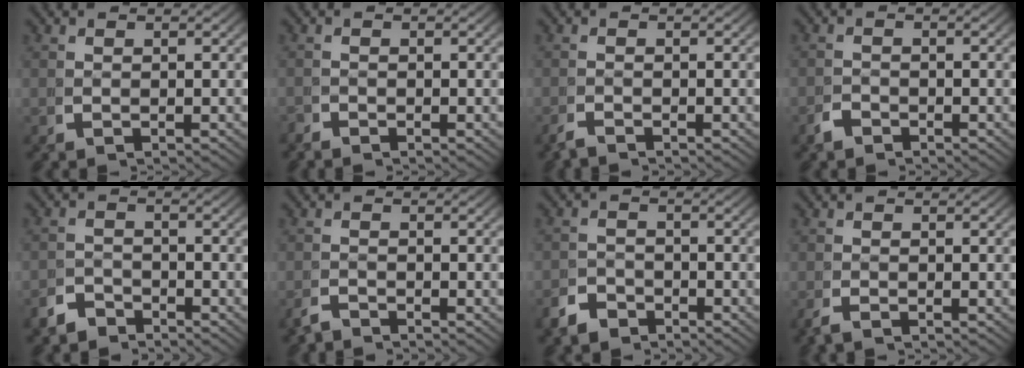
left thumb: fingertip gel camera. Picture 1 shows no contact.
{"total": 0.9, "force": [-0.9, -0.1, -0.2], "torque": [0.010, -0.004, -0.021]}
{"total": 1.1, "force": [-1.1, -0.1, 0.1], "torque": [0.003, -0.003, -0.026]}
{"total": 1.4, "force": [-1.3, 0.3, 0.2], "torque": [-0.003, -0.008, -0.026]}
{"total": 2.7, "force": [-2.6, 0.7, 0.0], "torque": [0.005, -0.011, -0.049]}
{"total": 1.4, "force": [-1.4, 0.1, 0.1], "torque": [0.003, -0.005, -0.030]}
{"total": 2.8, "force": [-2.6, 1.0, 0.2], "torque": [0.002, -0.011, -0.046]}
{"total": 0.8, "force": [-0.7, 0.0, 0.3], "torque": [-0.007, -0.002, -0.015]}